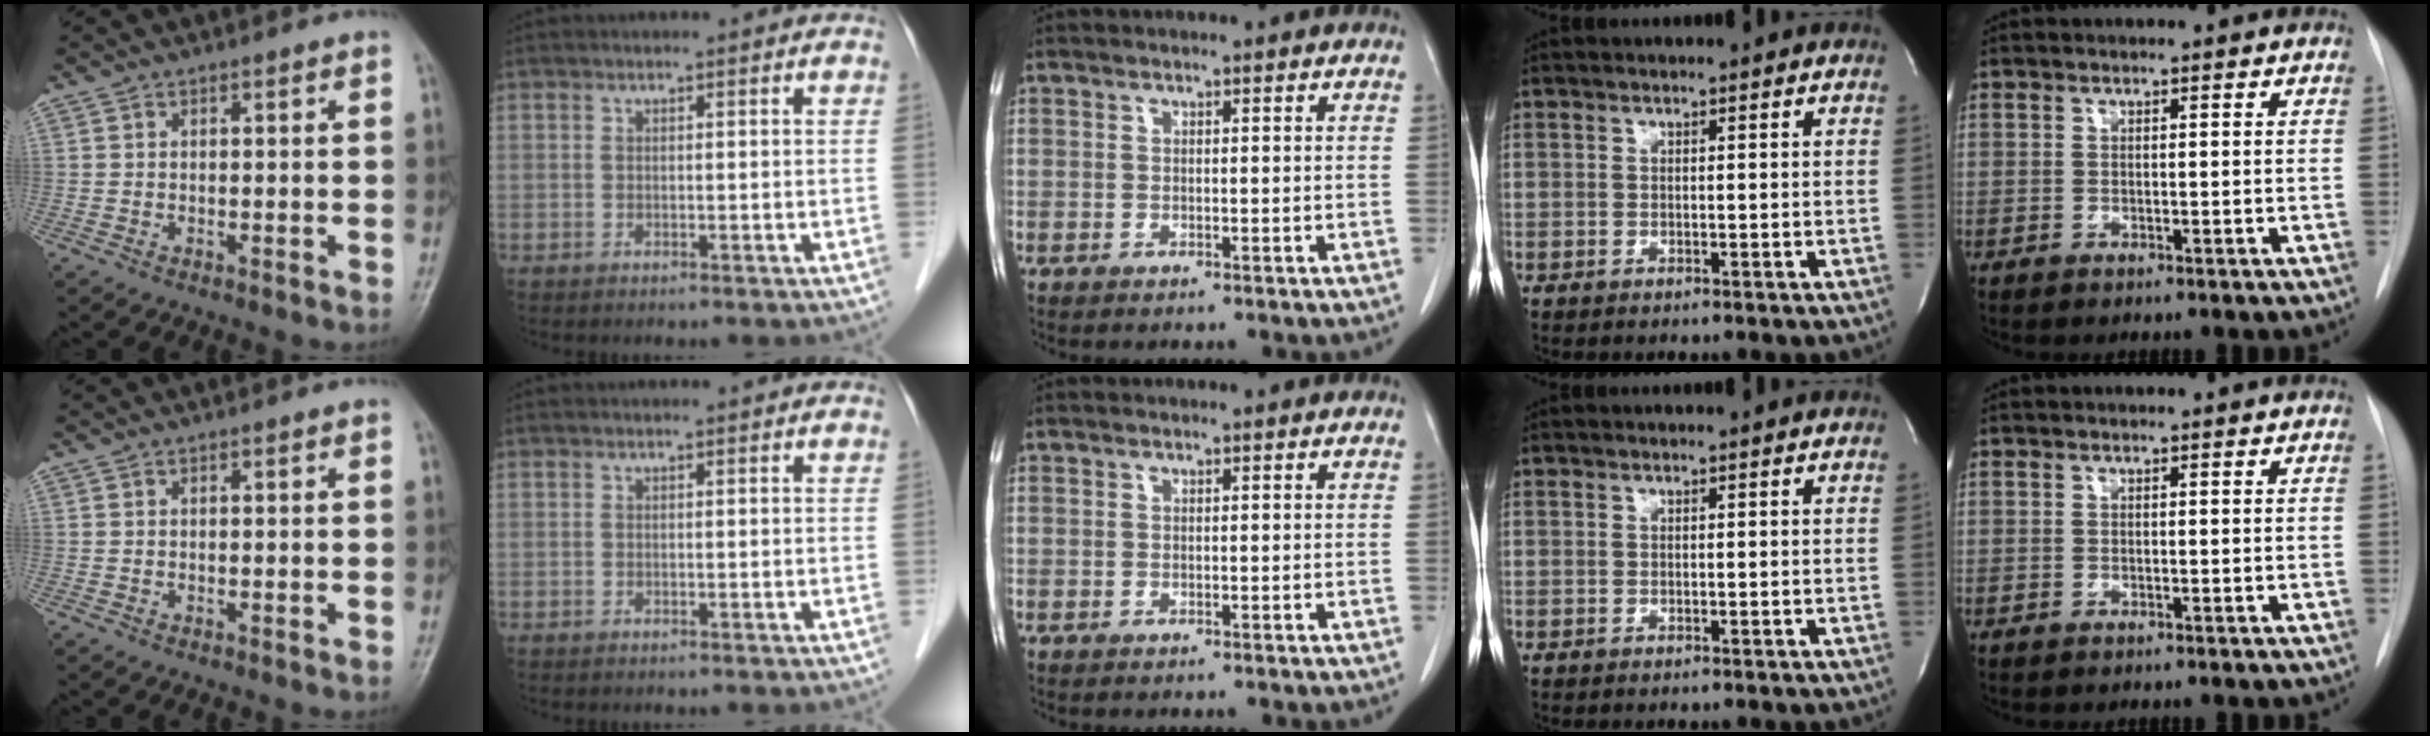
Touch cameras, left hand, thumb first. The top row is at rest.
{}